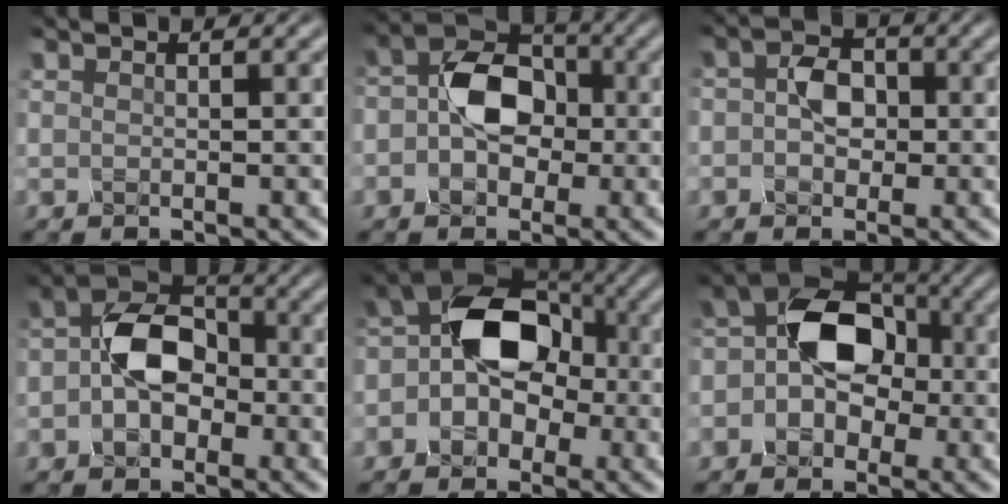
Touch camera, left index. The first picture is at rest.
{"total": 5.7, "force": [-0.5, 4.1, 4.0], "torque": [-0.063, 0.010, -0.016]}
{"total": 2.8, "force": [-0.3, 2.0, 1.9], "torque": [-0.033, 0.005, -0.012]}
{"total": 5.7, "force": [-0.9, 4.0, 4.0], "torque": [-0.067, 0.009, -0.023]}
{"total": 8.6, "force": [-0.7, 6.2, 5.8], "torque": [-0.045, 0.020, -0.037]}
{"total": 7.1, "force": [-0.5, 5.1, 5.0], "torque": [-0.054, 0.014, -0.027]}